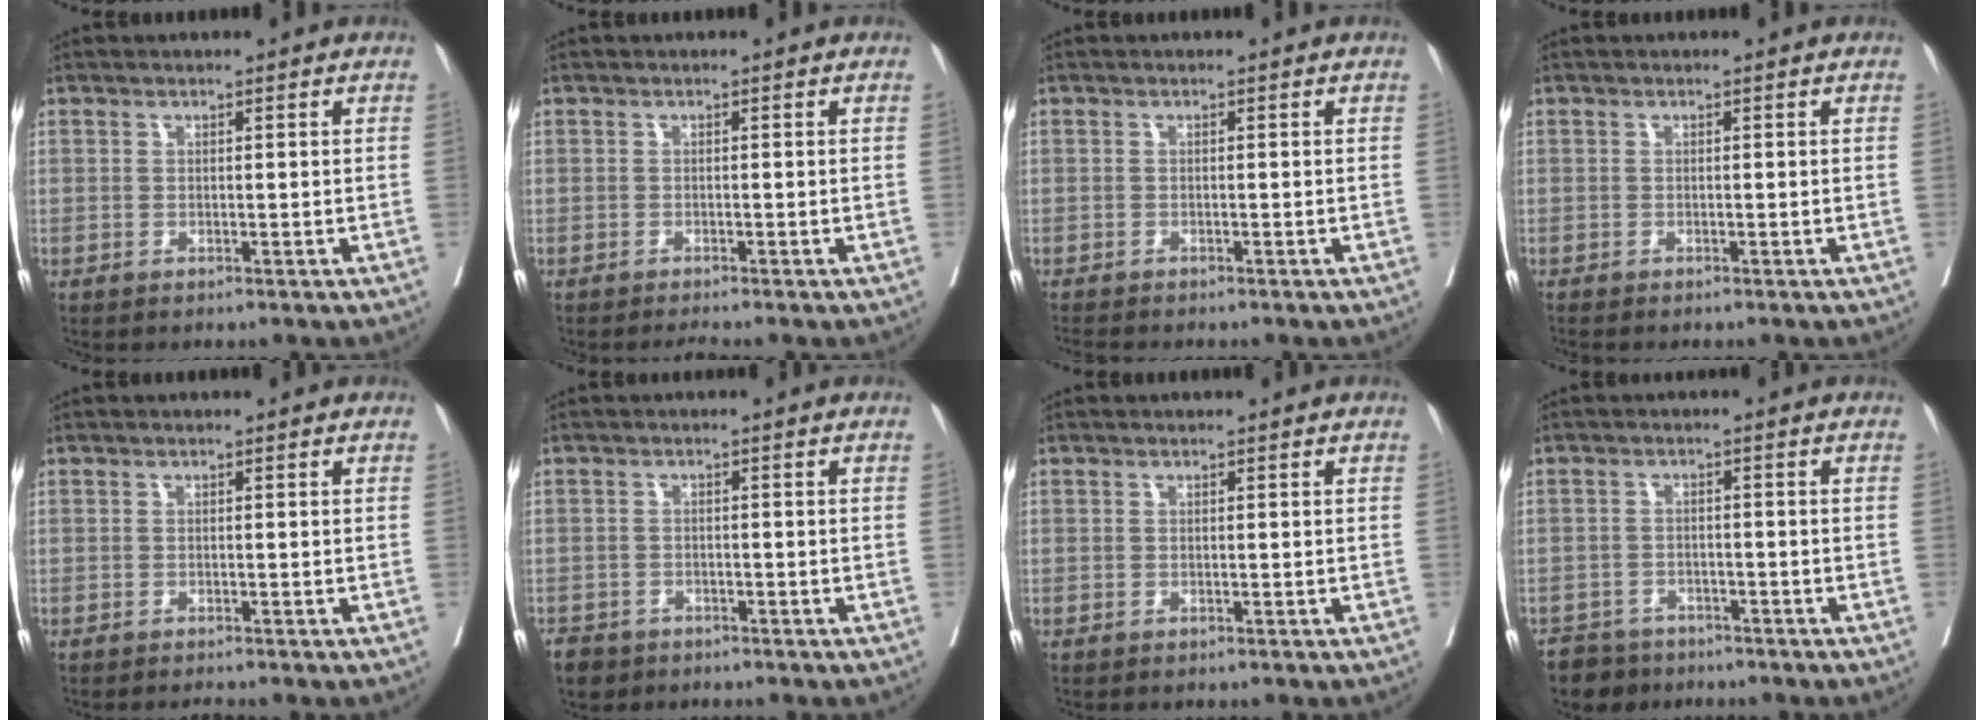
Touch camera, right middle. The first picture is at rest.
{"total": 1.2, "force": [-1.0, -0.5, 0.2], "torque": [-0.006, -0.004, -0.017]}
{"total": 2.5, "force": [-2.4, 0.2, 0.8], "torque": [-0.017, -0.009, -0.039]}
{"total": 1.0, "force": [-0.9, 0.1, 0.3], "torque": [-0.012, -0.004, -0.017]}
{"total": 0.8, "force": [-0.7, -0.2, 0.1], "torque": [-0.004, -0.004, -0.010]}
{"total": 3.9, "force": [-3.0, 2.3, 0.6], "torque": [-0.015, 0.001, -0.051]}
{"total": 0.0}
{"total": 5.1, "force": [-4.3, 2.8, -0.1], "torque": [0.004, 0.000, -0.075]}